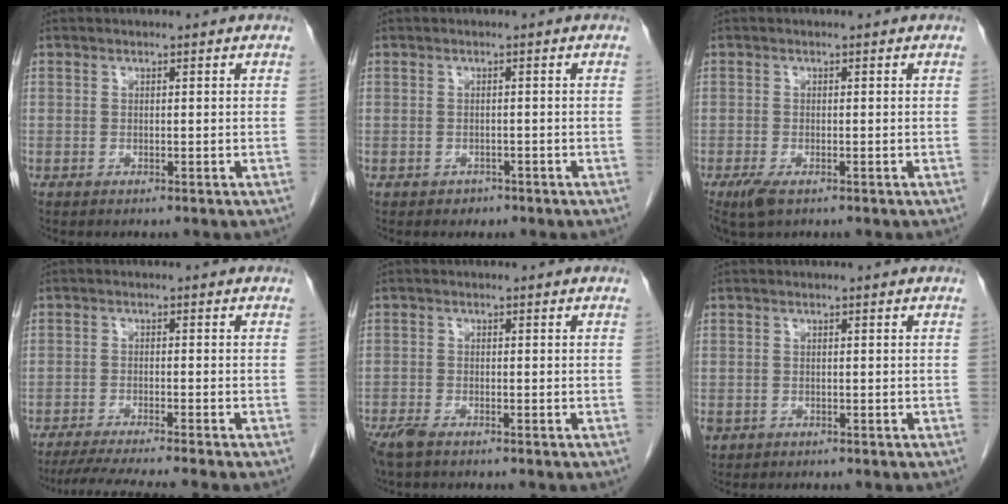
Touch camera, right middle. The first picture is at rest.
{"total": 1.2, "force": [-0.9, 0.9, 0.1], "torque": [-0.006, 0.002, -0.013]}
{"total": 3.1, "force": [-1.8, 1.1, 2.3], "torque": [-0.055, -0.008, -0.030]}
{"total": 9.2, "force": [-8.0, -1.3, 4.3], "torque": [-0.053, -0.022, -0.126]}
{"total": 3.5, "force": [-2.7, 1.0, 2.1], "torque": [-0.048, -0.010, -0.048]}
{"total": 1.6, "force": [-0.7, 1.3, 0.5], "torque": [-0.015, 0.001, -0.007]}